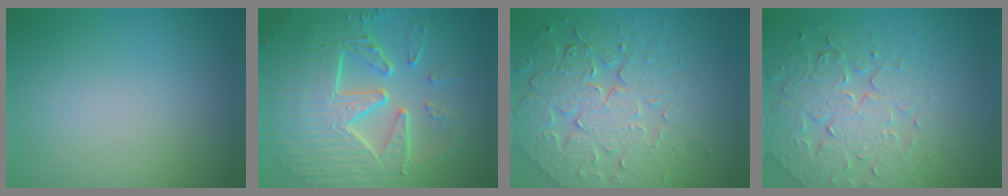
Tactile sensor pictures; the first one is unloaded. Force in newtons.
{"total": 9.5, "press": 6.4, "slide": 7.1}
{"total": 7.7, "press": 5.8, "slide": 5.0}
{"total": 4.8, "press": 4.7, "slide": 1.1}